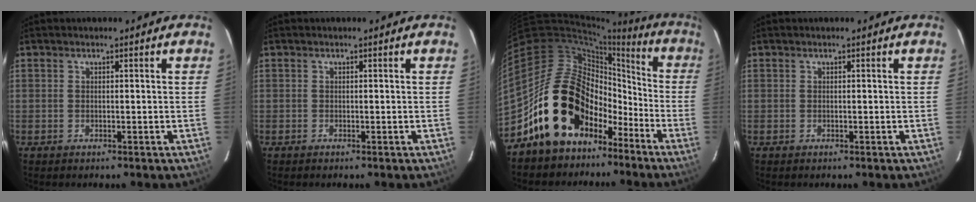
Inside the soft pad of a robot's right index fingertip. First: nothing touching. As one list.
[{"total": 0.0}, {"total": 19.7, "force": [-10.5, 14.2, 8.7], "torque": [-0.171, 0.052, -0.162]}, {"total": 0.0}]